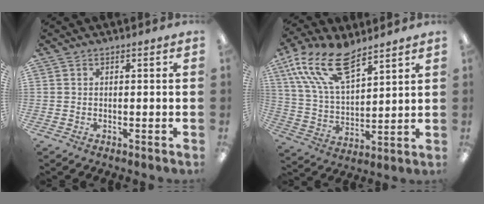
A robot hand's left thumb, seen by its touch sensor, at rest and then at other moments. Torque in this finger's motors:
{"motor_torque": [0.90, 0.89, 1.37, -1.40, 0.42]}